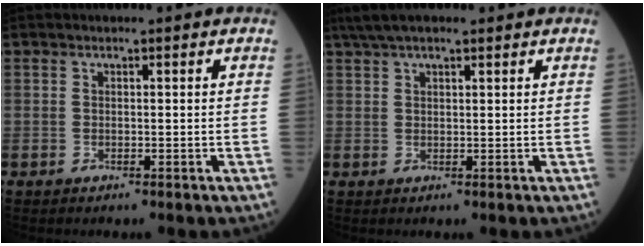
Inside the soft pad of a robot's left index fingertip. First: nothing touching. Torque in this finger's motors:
{"motor_torque": [0.19, -0.16, 0.09, 0.06]}